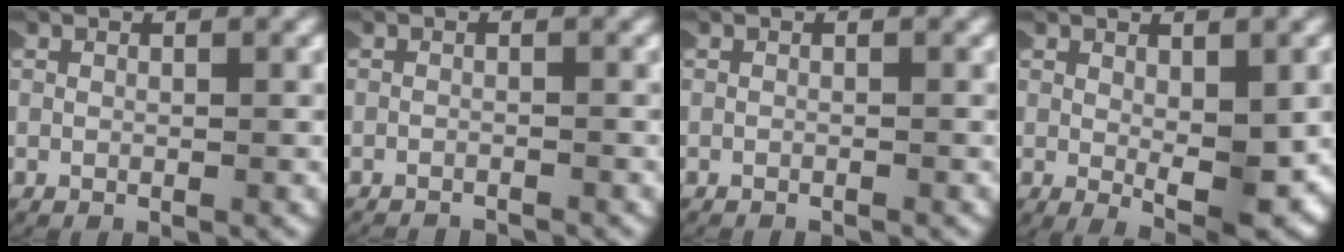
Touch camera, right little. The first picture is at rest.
{"total": 2.0, "force": [-2.0, 0.0, -0.1], "torque": [-0.006, -0.011, -0.027]}
{"total": 0.7, "force": [-0.7, -0.1, -0.2], "torque": [-0.002, -0.003, -0.009]}
{"total": 3.9, "force": [-0.8, 0.9, 3.7], "torque": [-0.052, -0.023, 0.001]}